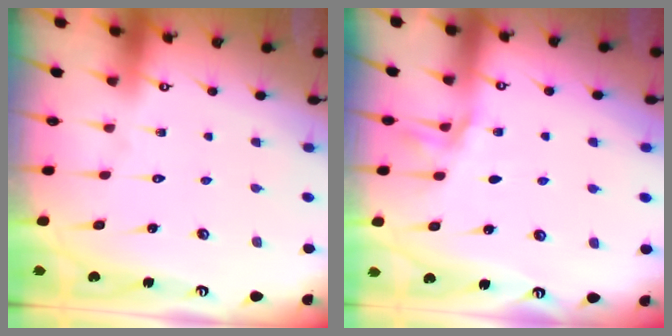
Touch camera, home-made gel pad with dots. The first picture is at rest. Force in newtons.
{"total": 2.9, "press": 2.8, "slide": 0.4}